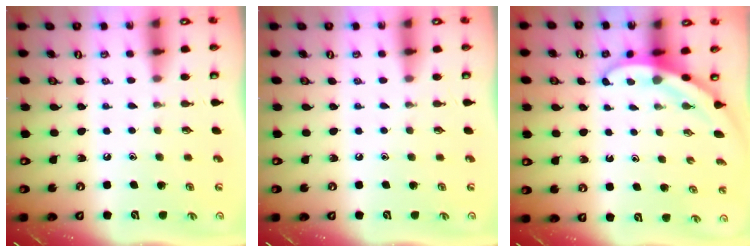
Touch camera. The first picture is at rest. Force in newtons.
{"total": 0.0}
{"total": 3.2, "press": 3.2, "slide": 0.1}